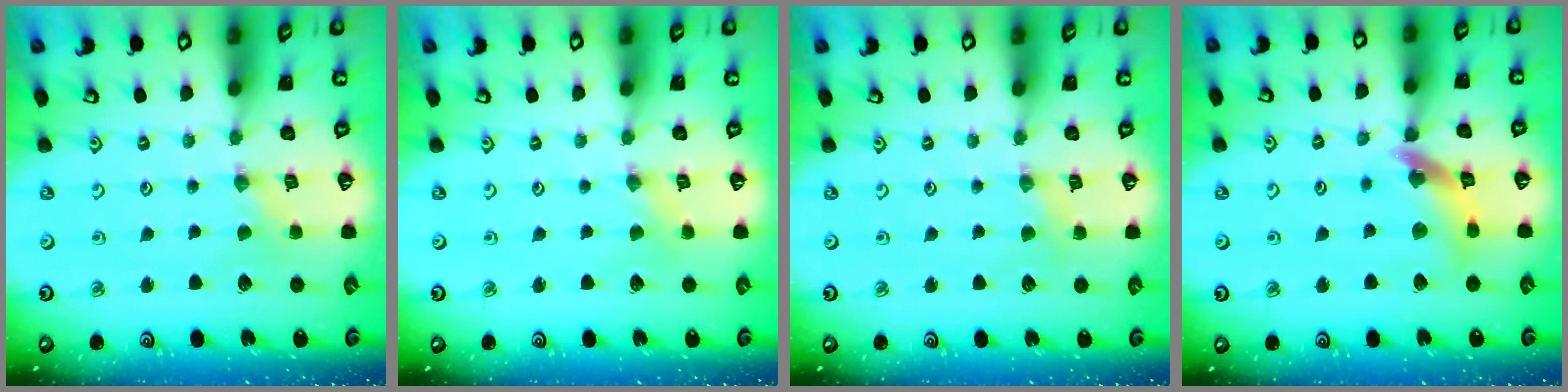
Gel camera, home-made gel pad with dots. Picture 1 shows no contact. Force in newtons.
{"total": 0.0}
{"total": 3.6, "press": 3.6, "slide": 0.5}
{"total": 12.2, "press": 12.1, "slide": 1.5}